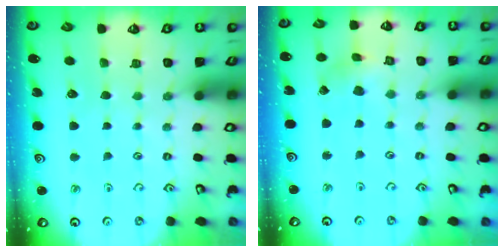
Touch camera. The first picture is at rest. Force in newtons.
{"total": 2.7, "press": 2.7, "slide": 0.2}